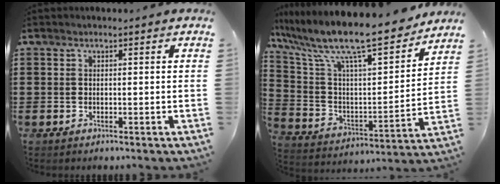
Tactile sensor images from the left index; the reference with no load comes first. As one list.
[{"total": 13.2, "force": [11.0, 1.3, 7.2], "torque": [-0.173, -0.078, 0.183]}]